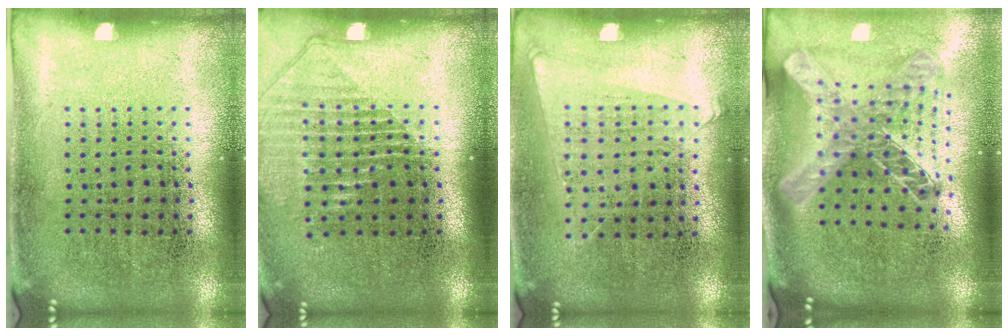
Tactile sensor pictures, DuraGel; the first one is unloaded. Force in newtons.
{"total": 1.3, "press": 1.2, "slide": 0.6}
{"total": 1.0, "press": 0.9, "slide": 0.5}
{"total": 1.9, "press": 1.6, "slide": 1.1}